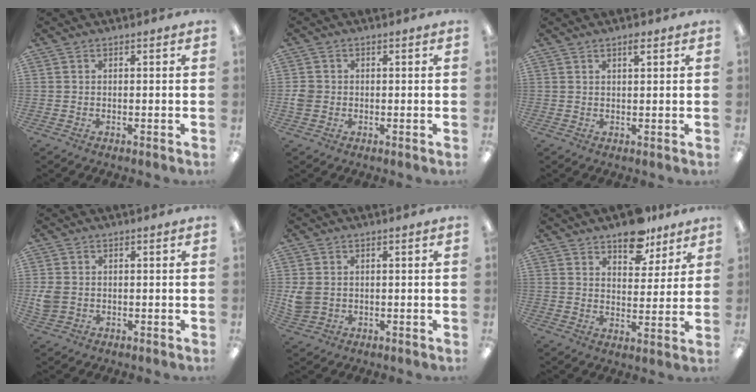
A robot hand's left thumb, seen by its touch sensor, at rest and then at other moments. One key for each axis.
{"total": 2.7, "fx": -0.2, "fy": 2.5, "fz": 0.9, "tx": -0.008, "ty": 0.002, "tz": -0.005}
{"total": 2.1, "fx": 1.6, "fy": 0.4, "fz": 1.3, "tx": -0.021, "ty": -0.002, "tz": 0.025}
{"total": 3.5, "fx": 0.1, "fy": 3.0, "fz": 1.8, "tx": -0.032, "ty": 0.001, "tz": 0.000}
{"total": 4.1, "fx": 0.9, "fy": 3.5, "fz": 1.9, "tx": -0.031, "ty": 0.004, "tz": 0.020}
{"total": 10.3, "fx": 8.1, "fy": 5.1, "fz": 3.9, "tx": -0.039, "ty": -0.049, "tz": 0.143}